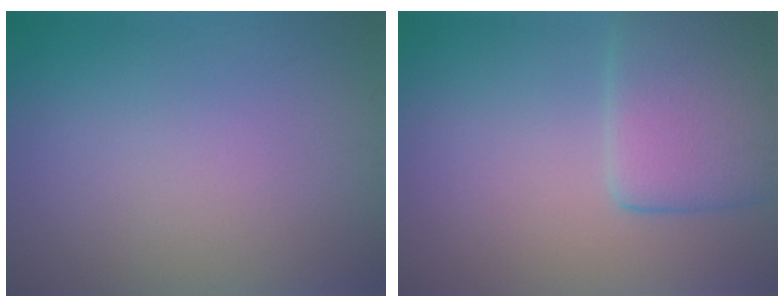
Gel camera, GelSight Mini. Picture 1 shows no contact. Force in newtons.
{"total": 6.0, "press": 6.0, "slide": 0.4}